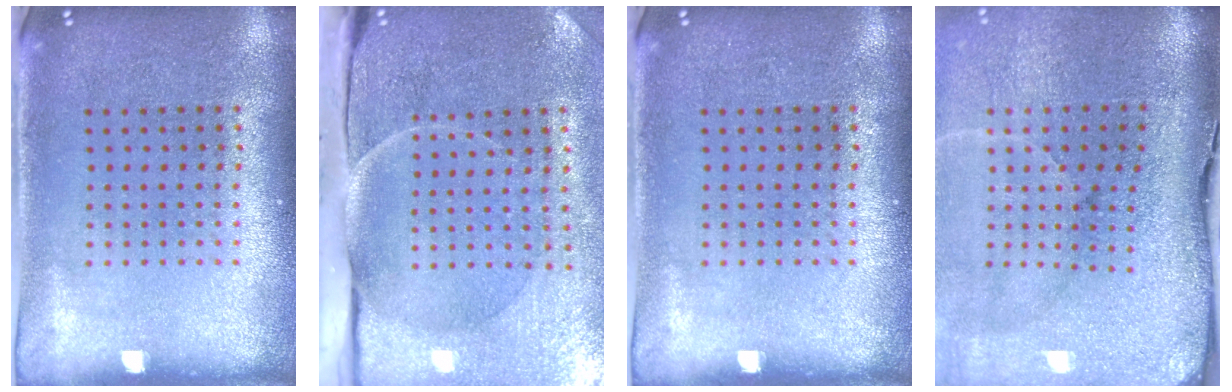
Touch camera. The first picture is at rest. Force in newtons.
{"total": 4.9, "press": 3.9, "slide": 2.9}
{"total": 0.0}
{"total": 5.0, "press": 3.9, "slide": 3.2}